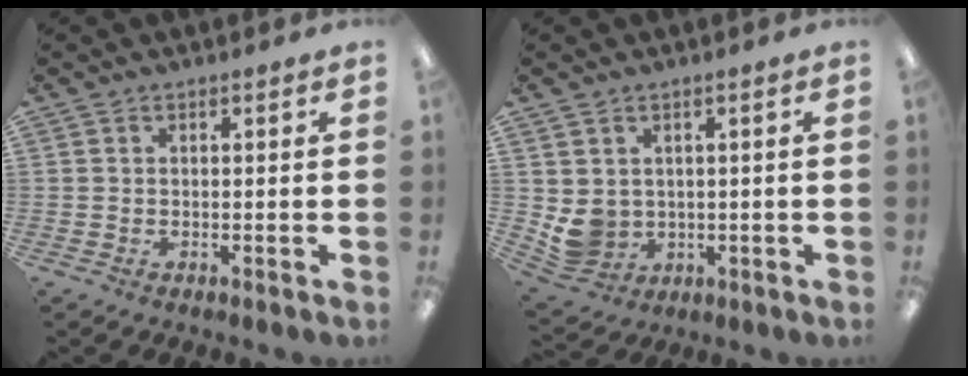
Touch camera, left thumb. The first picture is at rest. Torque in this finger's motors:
{"motor_torque": [-0.22, 0.24, 0.09, 0.06, 0.02]}